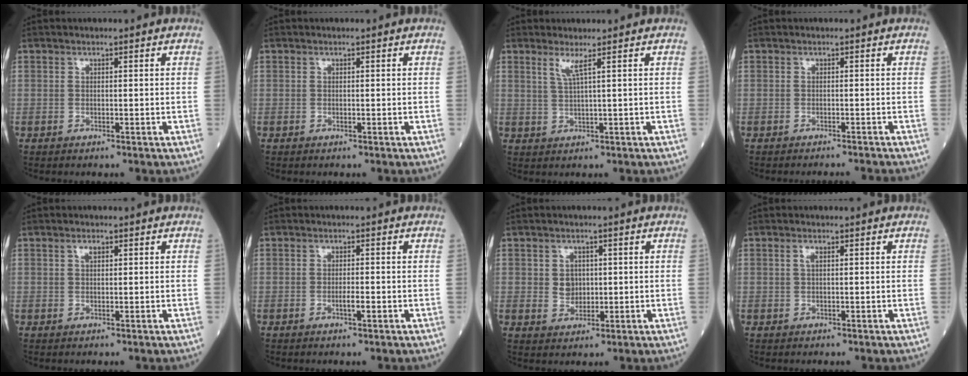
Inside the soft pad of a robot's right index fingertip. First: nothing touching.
{"total": 0.0}
{"total": 2.3, "force": [1.3, -0.6, 1.9], "torque": [-0.042, -0.007, 0.028]}
{"total": 3.8, "force": [-3.7, -0.7, 0.8], "torque": [-0.007, -0.011, -0.042]}
{"total": 1.1, "force": [0.5, 0.5, 0.8], "torque": [-0.016, 0.001, 0.008]}
{"total": 1.6, "force": [-0.6, 0.2, 1.5], "torque": [-0.028, 0.000, -0.009]}
{"total": 3.0, "force": [0.4, 2.5, 1.5], "torque": [-0.023, 0.002, 0.011]}
{"total": 0.9, "force": [0.3, 0.2, 0.8], "torque": [-0.021, 0.002, 0.004]}